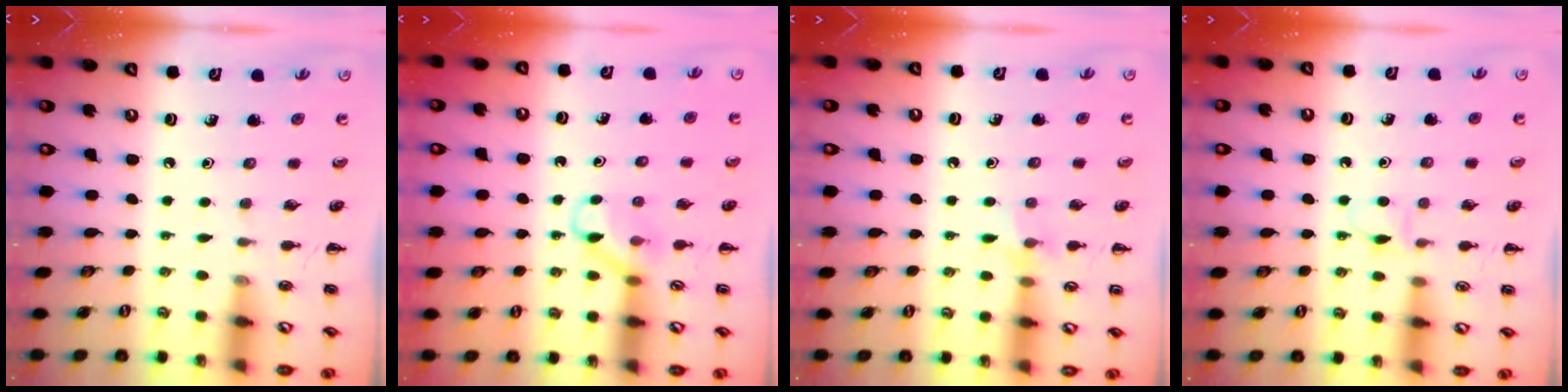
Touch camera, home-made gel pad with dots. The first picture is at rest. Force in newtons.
{"total": 5.7, "press": 5.6, "slide": 1.4}
{"total": 6.3, "press": 6.1, "slide": 1.4}
{"total": 3.9, "press": 3.9, "slide": 0.8}